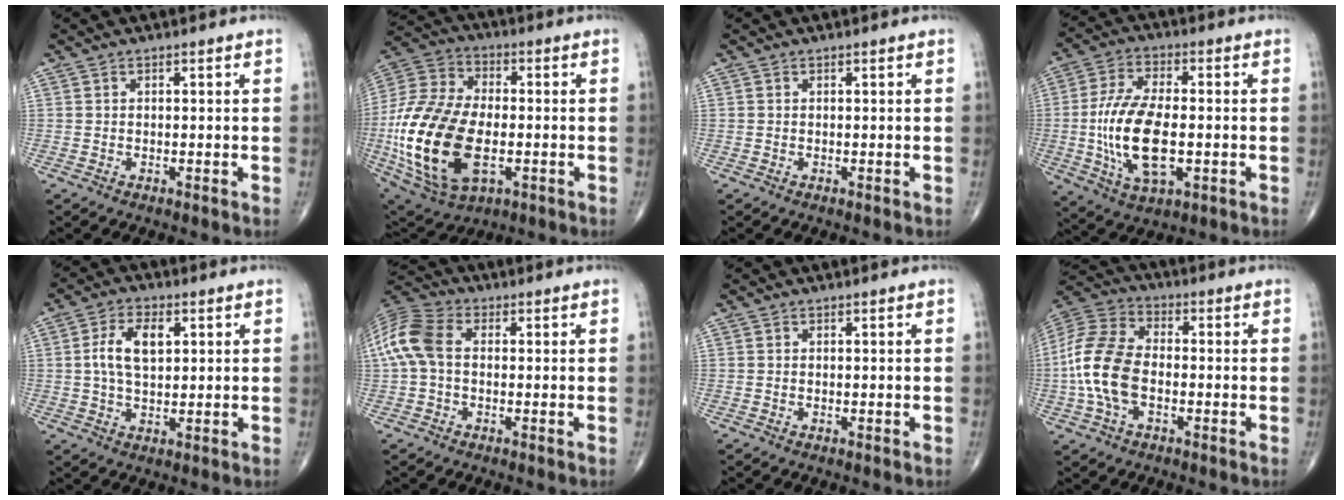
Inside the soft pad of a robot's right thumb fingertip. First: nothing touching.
{"total": 24.6, "force": [-4.3, 13.9, 19.9], "torque": [-0.411, 0.001, -0.065]}
{"total": 0.0}
{"total": 15.7, "force": [-1.9, 7.5, 13.7], "torque": [-0.269, 0.004, -0.031]}
{"total": 7.7, "force": [1.6, 4.2, 6.2], "torque": [-0.113, 0.003, 0.030]}
{"total": 10.0, "force": [0.6, 6.5, 7.6], "torque": [-0.173, 0.026, 0.004]}
{"total": 0.0}
{"total": 14.1, "force": [-2.2, 8.4, 11.1], "torque": [-0.239, 0.030, -0.047]}